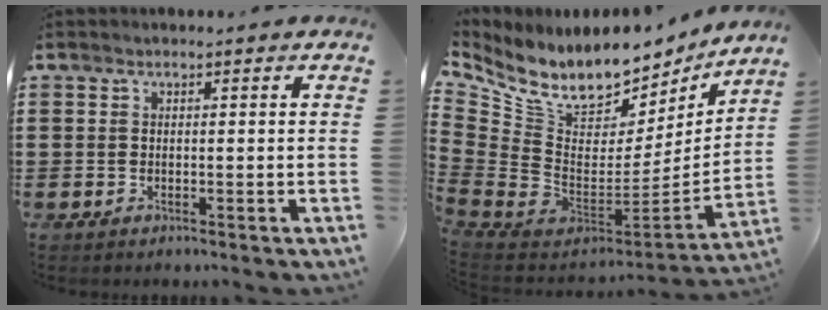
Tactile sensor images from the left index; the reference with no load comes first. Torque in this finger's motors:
{"motor_torque": [2.14, 0.00, 0.76, 0.06]}